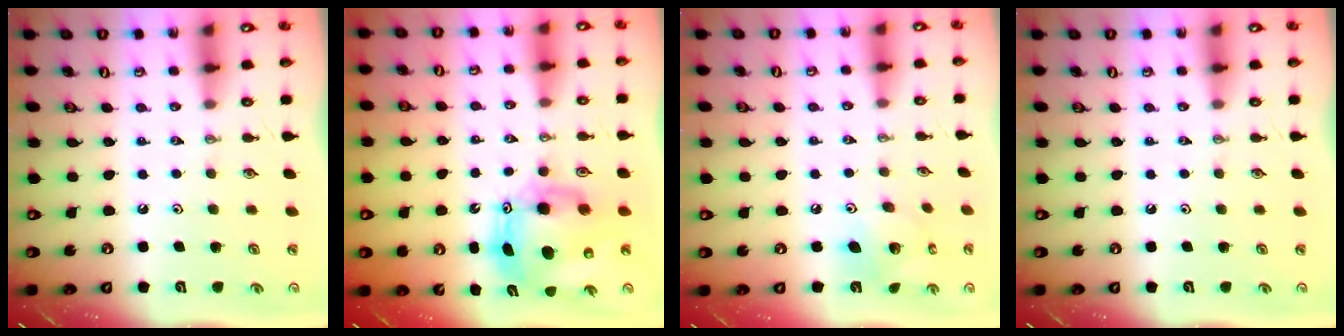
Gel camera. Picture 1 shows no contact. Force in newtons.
{"total": 12.6, "press": 12.5, "slide": 1.3}
{"total": 9.2, "press": 9.2, "slide": 0.5}
{"total": 0.0}